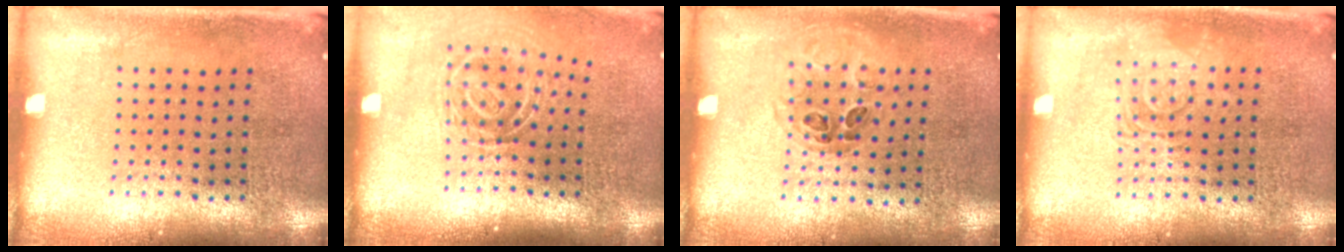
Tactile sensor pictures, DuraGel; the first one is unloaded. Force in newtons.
{"total": 1.8, "press": 1.2, "slide": 1.4}
{"total": 1.0, "press": 0.7, "slide": 0.6}
{"total": 2.5, "press": 2.5, "slide": 0.5}